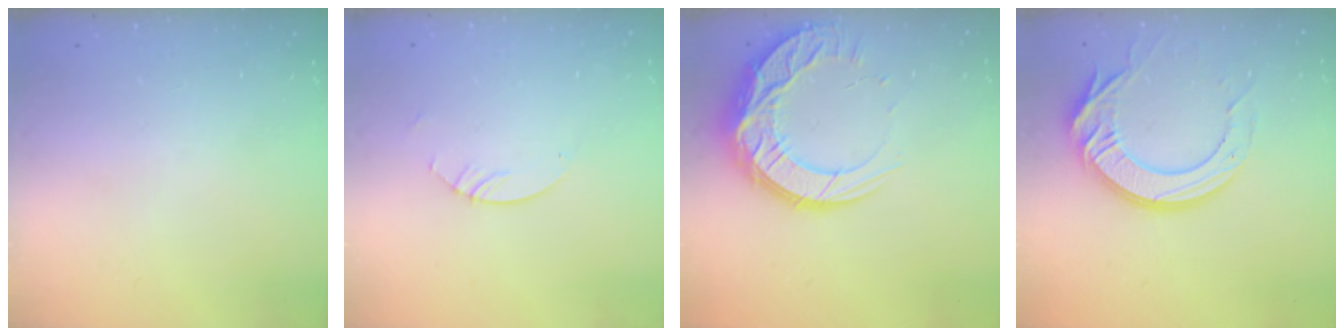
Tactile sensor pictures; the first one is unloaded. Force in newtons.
{"total": 2.4, "press": 2.4, "slide": 0.2}
{"total": 16.5, "press": 16.5, "slide": 1.4}
{"total": 16.4, "press": 16.4, "slide": 1.2}